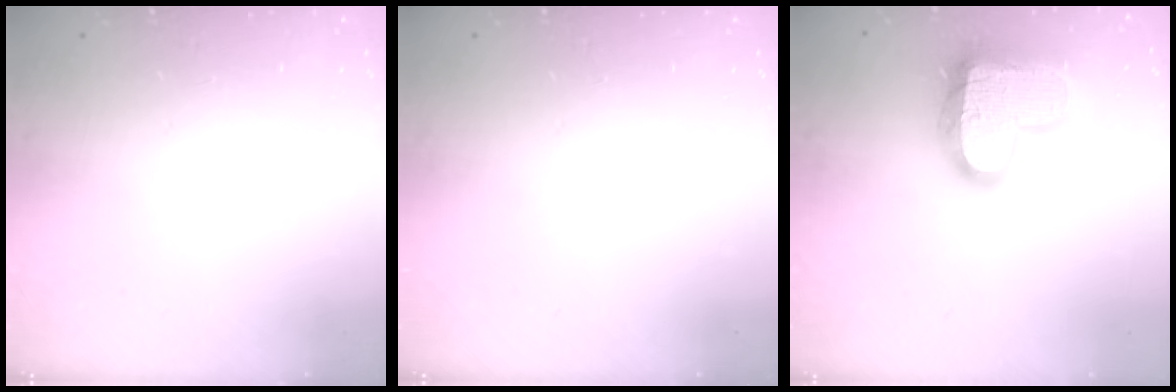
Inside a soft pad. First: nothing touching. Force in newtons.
{"total": 0.0}
{"total": 19.9, "press": 19.9, "slide": 1.3}